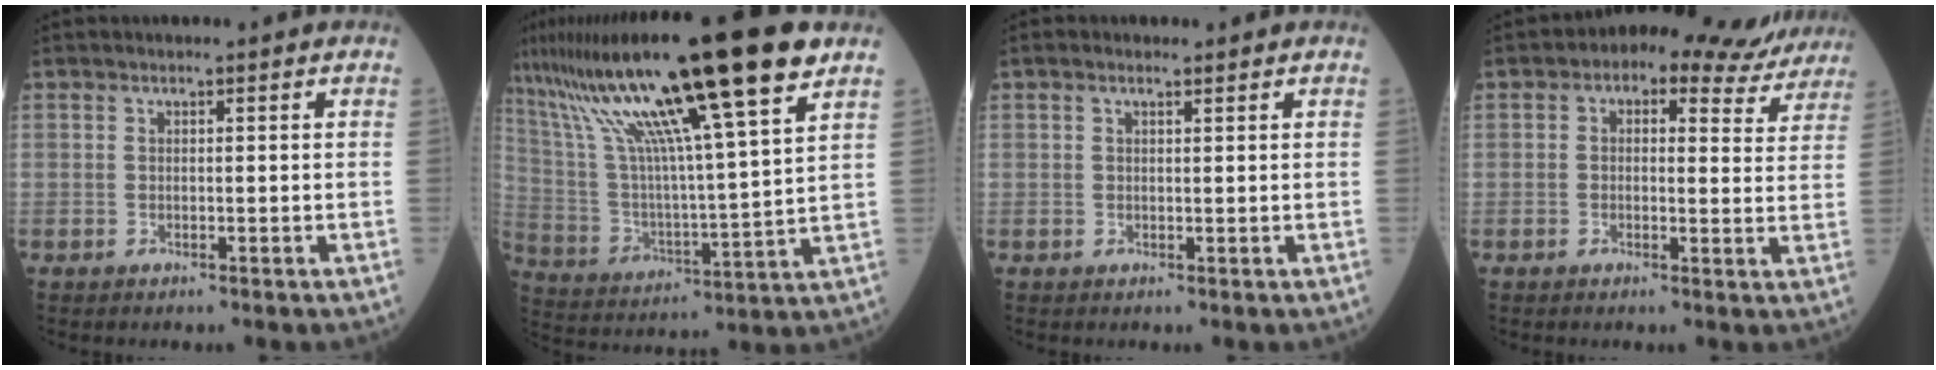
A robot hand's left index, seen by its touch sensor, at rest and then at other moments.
{"total": 25.0, "force": [16.3, 0.5, 18.9], "torque": [-0.343, 0.036, 0.281]}
{"total": 1.0, "force": [0.7, 0.3, 0.6], "torque": [-0.019, 0.007, 0.012]}
{"total": 11.2, "force": [8.7, 5.1, 4.8], "torque": [-0.048, 0.029, 0.086]}